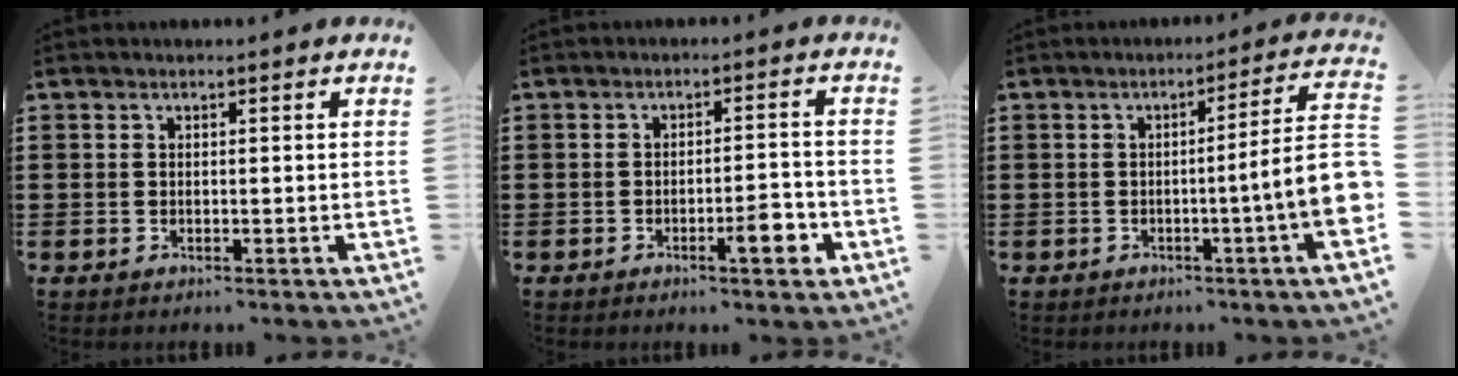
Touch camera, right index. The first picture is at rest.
{"total": 5.2, "force": [-2.4, 0.9, 4.5], "torque": [-0.059, -0.004, -0.040]}
{"total": 9.3, "force": [-1.4, 0.3, 9.2], "torque": [-0.154, -0.025, -0.029]}